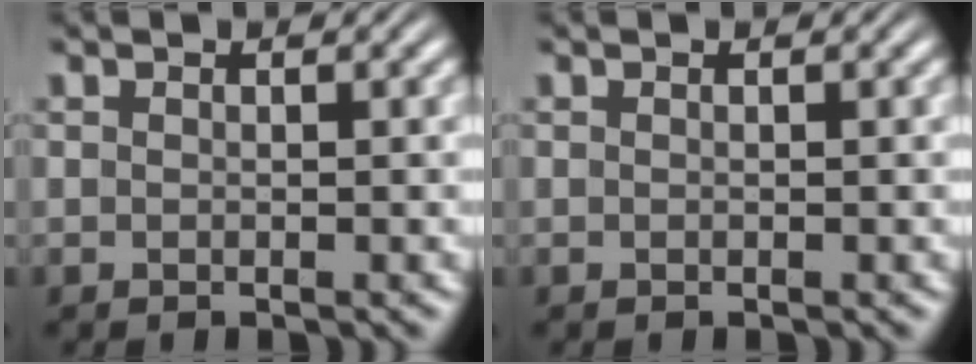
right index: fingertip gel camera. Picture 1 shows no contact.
{"total": 0.0}